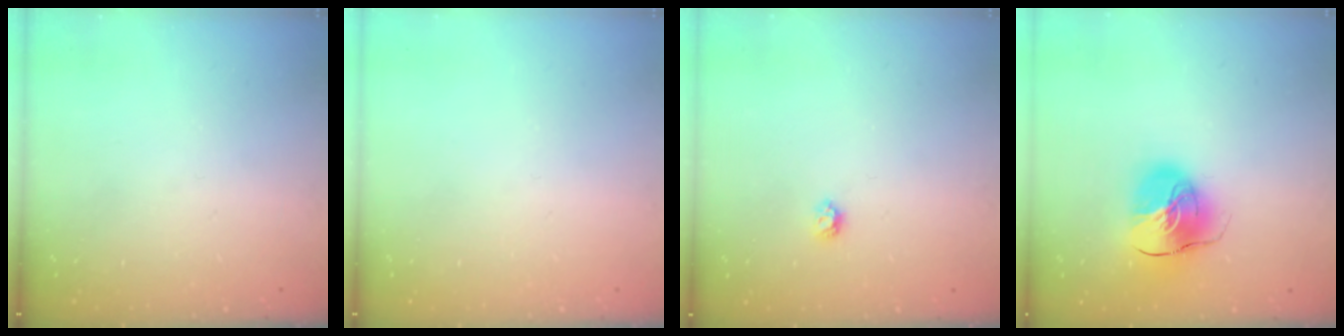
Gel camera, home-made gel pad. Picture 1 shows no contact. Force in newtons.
{"total": 0.0}
{"total": 3.9, "press": 3.9, "slide": 0.6}
{"total": 13.3, "press": 13.2, "slide": 2.2}